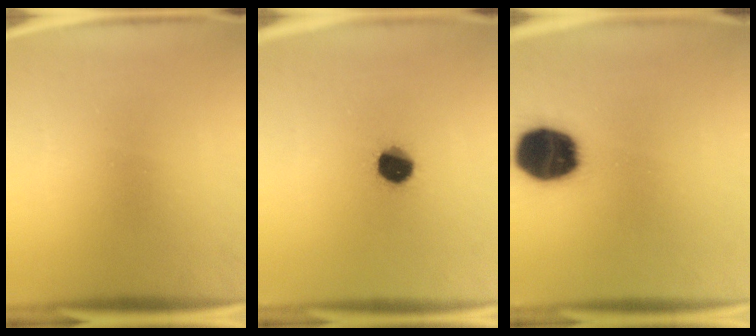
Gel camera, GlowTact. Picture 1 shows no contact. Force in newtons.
{"total": 8.3}
{"total": 18.2}